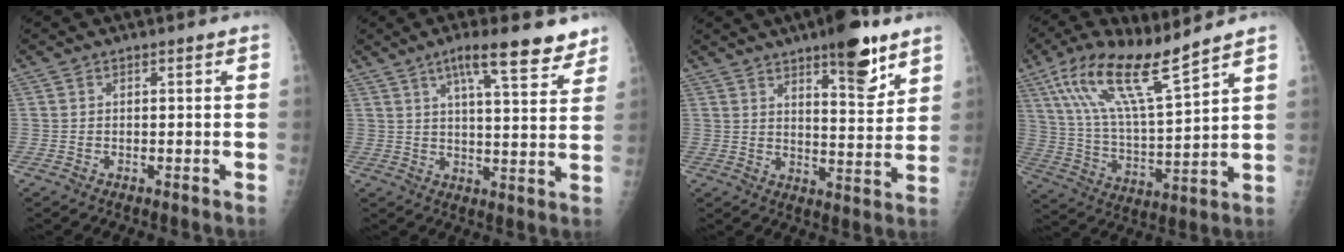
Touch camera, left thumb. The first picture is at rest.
{"total": 12.4, "force": [8.4, 2.8, 8.7], "torque": [-0.100, -0.039, 0.122]}
{"total": 11.9, "force": [7.5, 3.4, 8.5], "torque": [-0.094, -0.047, 0.109]}
{"total": 15.6, "force": [10.7, 2.4, 11.0], "torque": [-0.198, -0.052, 0.210]}